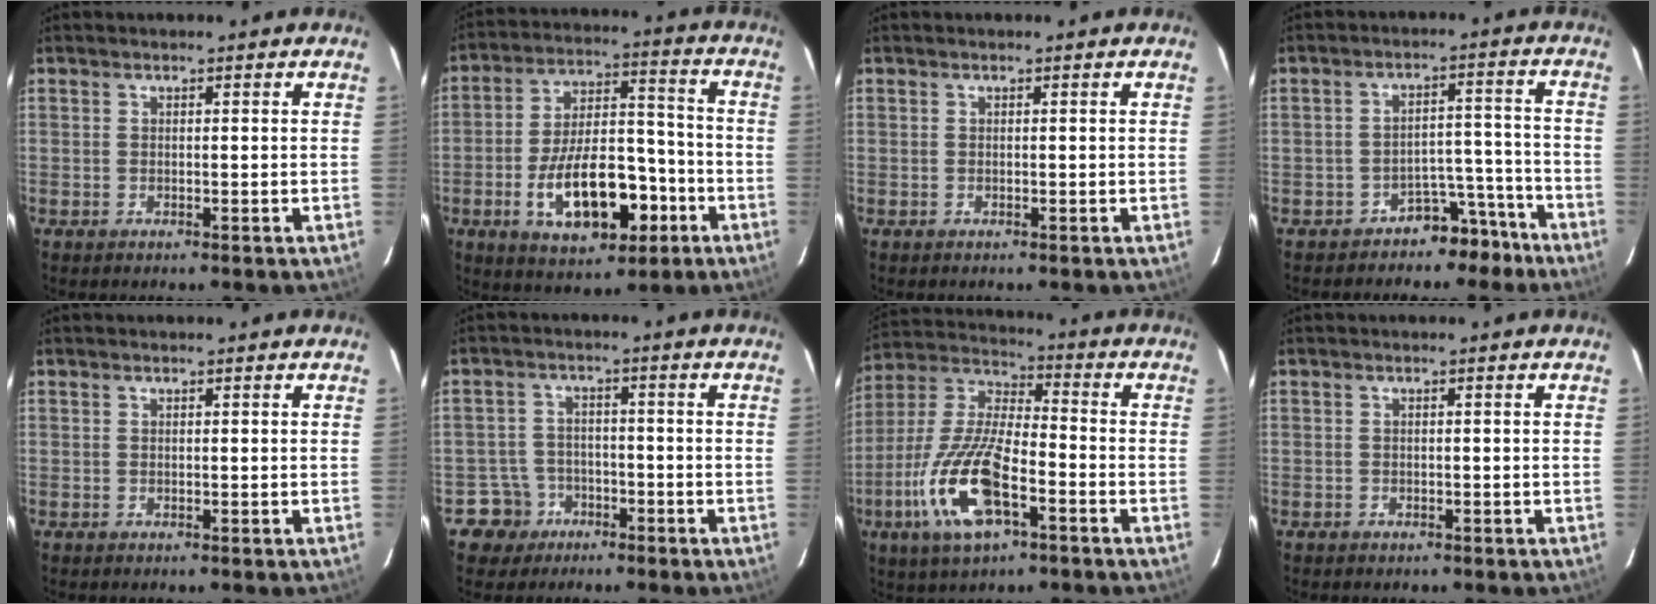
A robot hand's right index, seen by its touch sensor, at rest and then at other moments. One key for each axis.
{"total": 17.2, "fx": -6.6, "fy": 8.3, "fz": 13.6, "tx": -0.250, "ty": 0.015, "tz": -0.089}
{"total": 0.0}
{"total": 7.2, "fx": -5.7, "fy": 4.3, "fz": 0.7, "tx": 0.001, "ty": 0.052, "tz": -0.072}
{"total": 0.0}
{"total": 6.0, "fx": -3.3, "fy": 5.0, "fz": -0.1, "tx": -0.014, "ty": 0.024, "tz": -0.055}
{"total": 17.6, "fx": -7.5, "fy": 6.3, "fz": 14.7, "tx": -0.318, "ty": -0.015, "tz": -0.148}
{"total": 1.3, "fx": -0.9, "fy": 0.9, "fz": 0.2, "tx": -0.006, "ty": 0.002, "tz": -0.011}